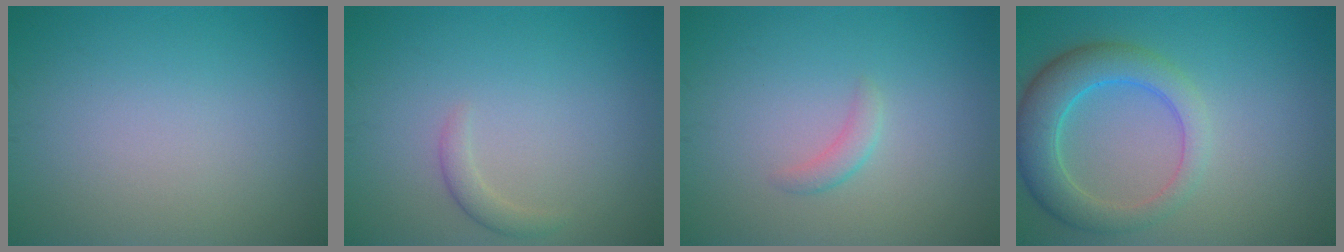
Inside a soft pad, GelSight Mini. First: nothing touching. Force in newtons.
{"total": 1.2, "press": 1.2, "slide": 0.1}
{"total": 1.2, "press": 1.2, "slide": 0.1}
{"total": 5.4, "press": 5.4, "slide": 0.3}